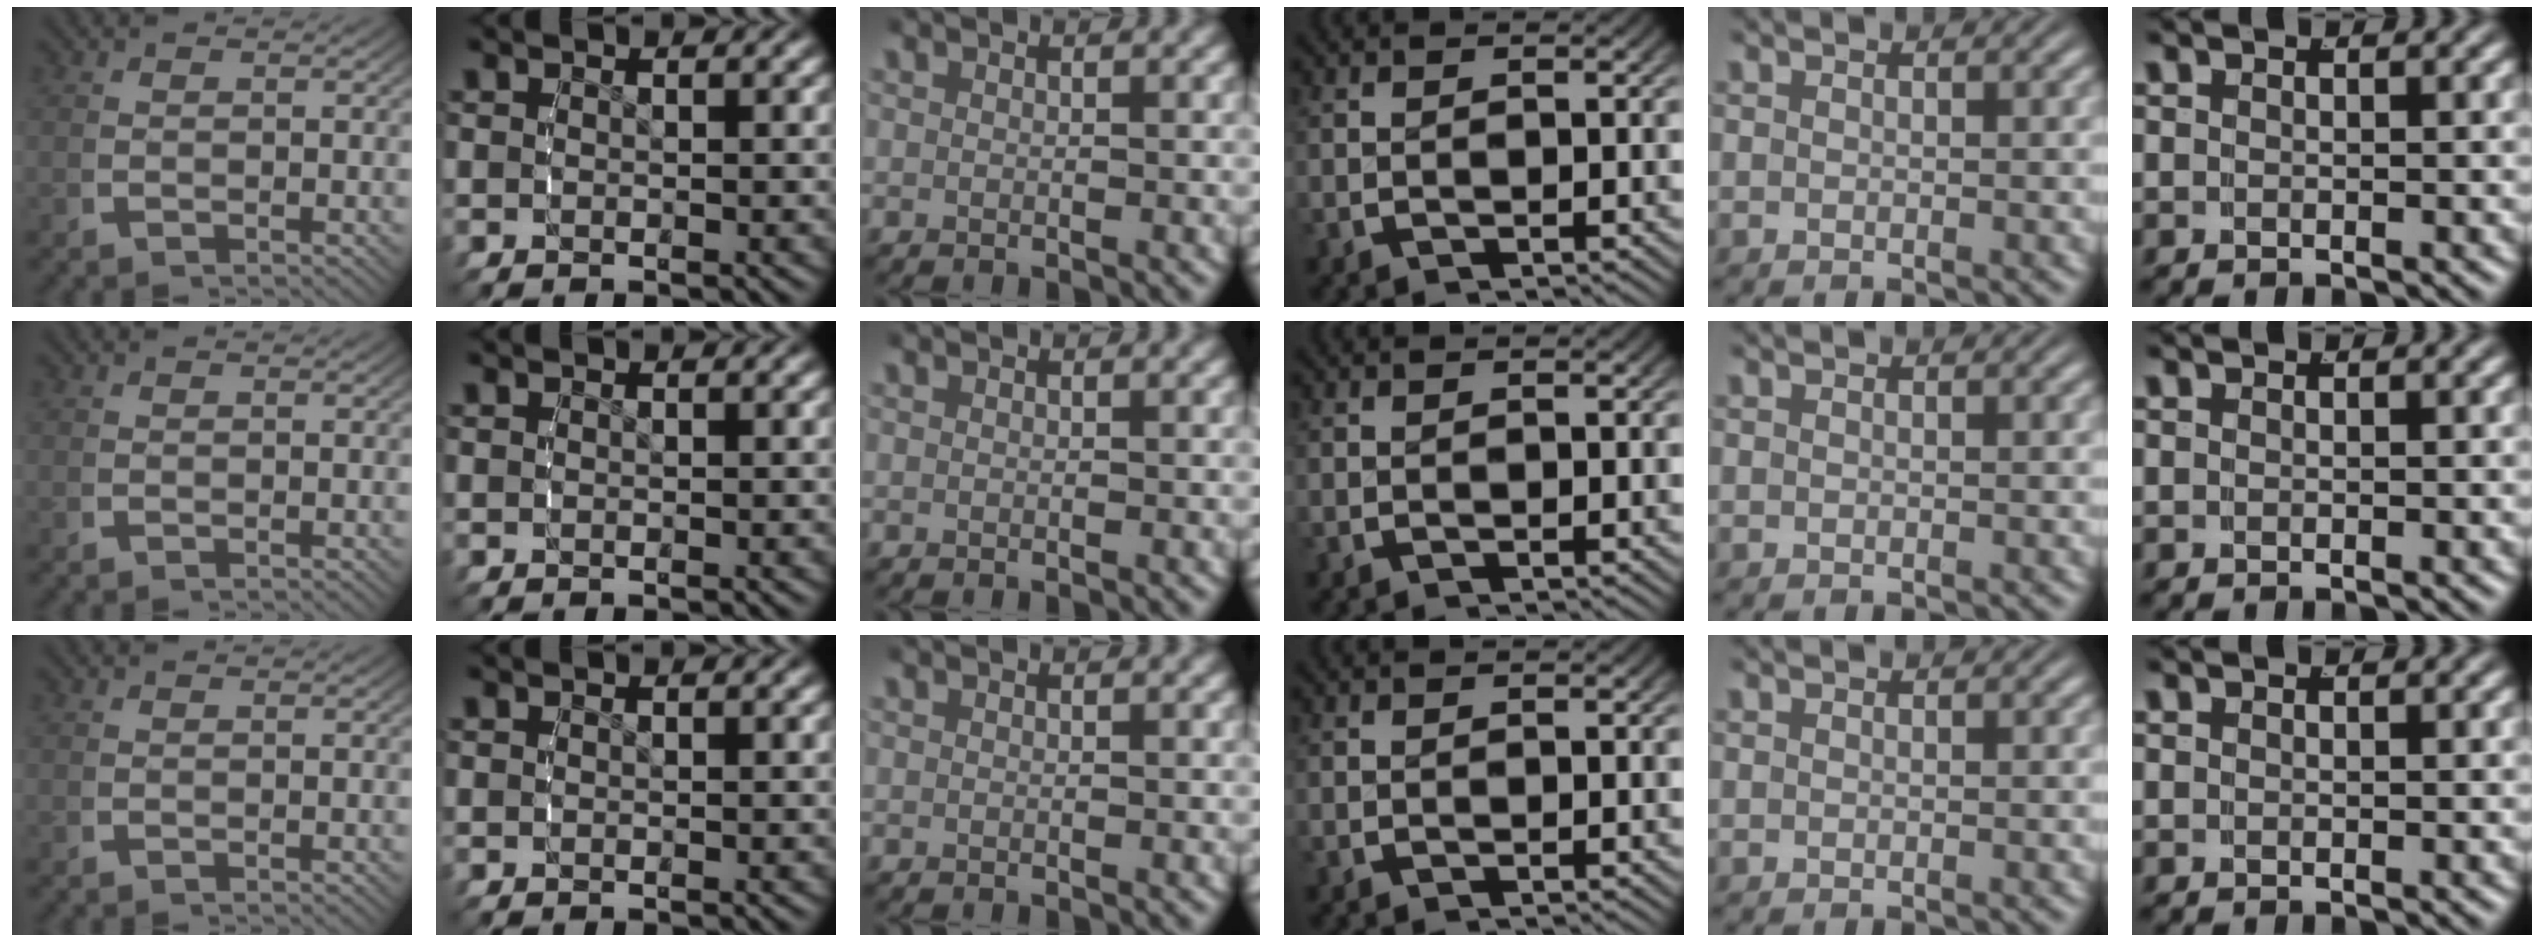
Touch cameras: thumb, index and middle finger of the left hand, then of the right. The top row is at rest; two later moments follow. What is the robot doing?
{"motion": "grasp_and_lifting", "object": "small bumper sticker"}